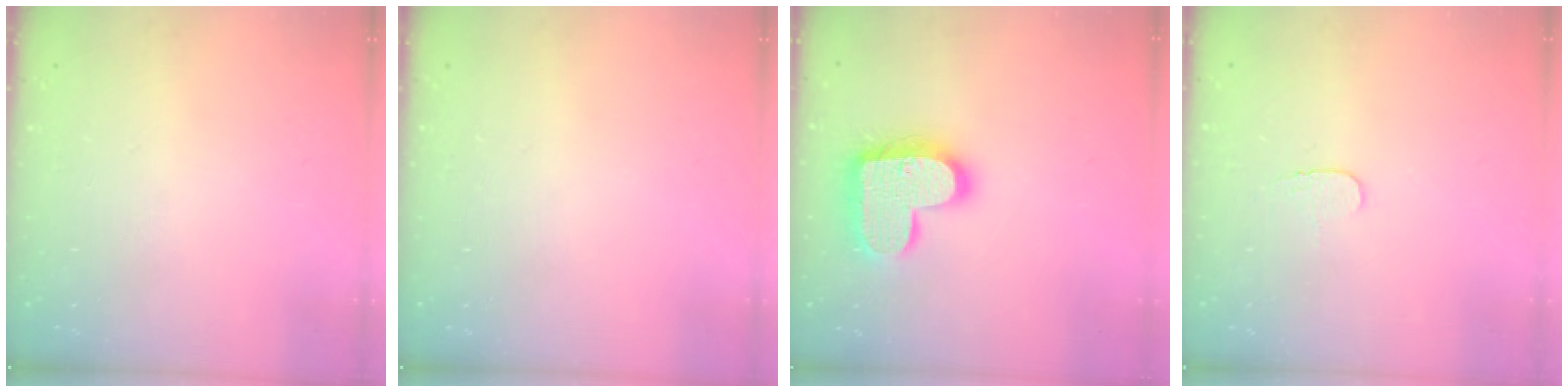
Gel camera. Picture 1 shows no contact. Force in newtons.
{"total": 0.0}
{"total": 17.8, "press": 17.7, "slide": 1.1}
{"total": 3.9, "press": 3.8, "slide": 0.4}